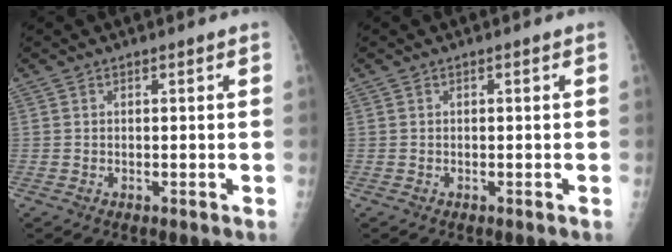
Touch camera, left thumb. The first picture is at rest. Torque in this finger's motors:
{"motor_torque": [0.03, 0.03, -0.02, -0.03, 0.00]}